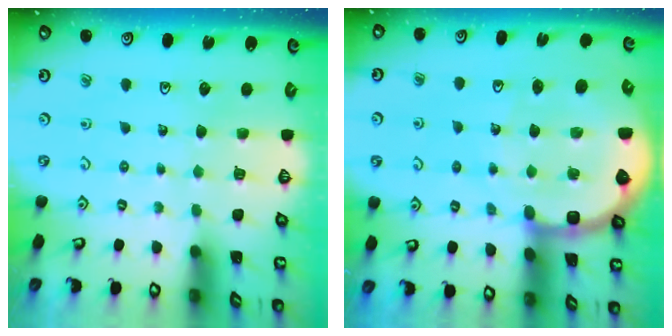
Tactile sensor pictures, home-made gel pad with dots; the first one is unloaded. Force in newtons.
{"total": 12.7, "press": 12.5, "slide": 2.3}